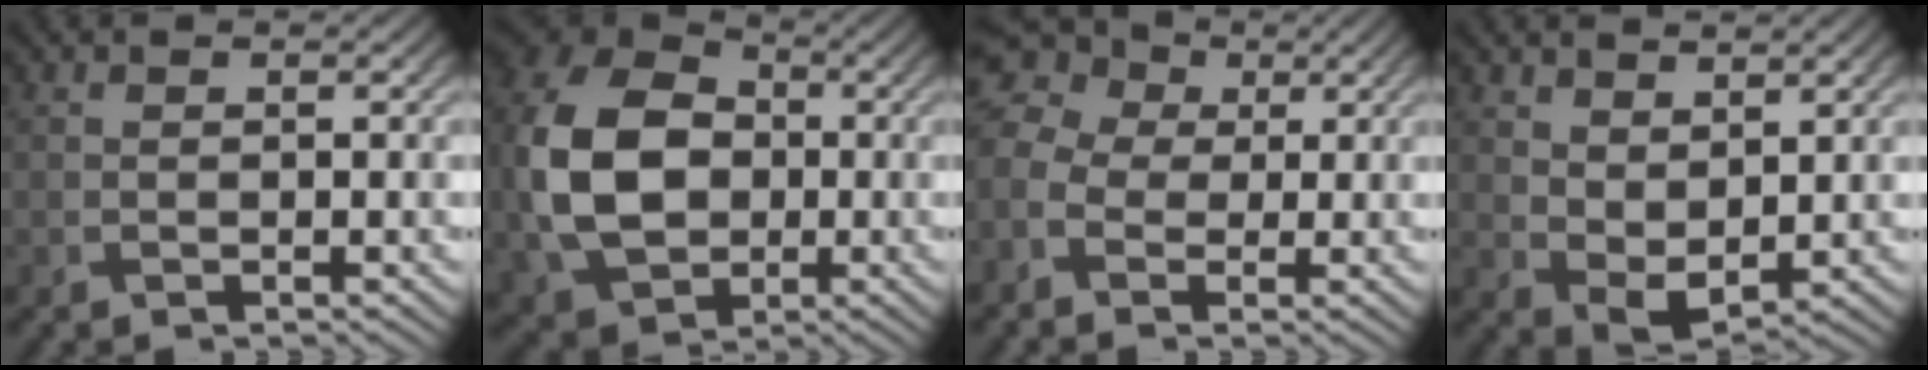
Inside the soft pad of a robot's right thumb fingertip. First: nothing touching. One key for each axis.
{"total": 14.3, "fx": -0.8, "fy": 10.7, "fz": 9.4, "tx": -0.240, "ty": -0.001, "tz": -0.017}
{"total": 7.4, "fx": -0.2, "fy": 5.9, "fz": 4.5, "tx": -0.135, "ty": 0.009, "tz": -0.005}
{"total": 5.2, "fx": 2.9, "fy": 2.7, "fz": 3.3, "tx": -0.075, "ty": -0.005, "tz": 0.062}